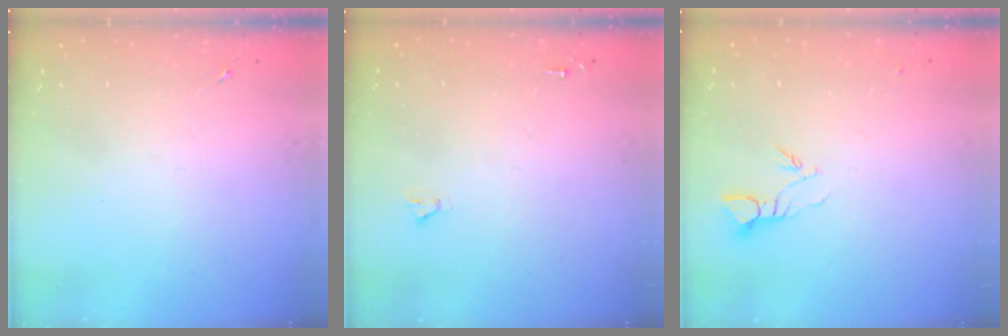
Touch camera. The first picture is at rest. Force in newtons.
{"total": 1.6, "press": 1.6, "slide": 0.1}
{"total": 3.4, "press": 3.4, "slide": 0.2}